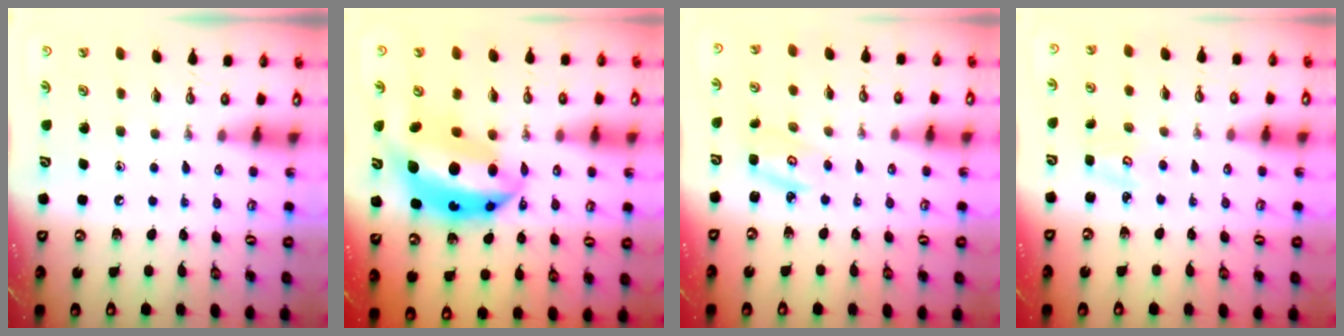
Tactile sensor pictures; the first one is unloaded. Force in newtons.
{"total": 15.4, "press": 15.4, "slide": 1.3}
{"total": 2.9, "press": 2.9, "slide": 0.4}
{"total": 2.3, "press": 2.2, "slide": 0.3}